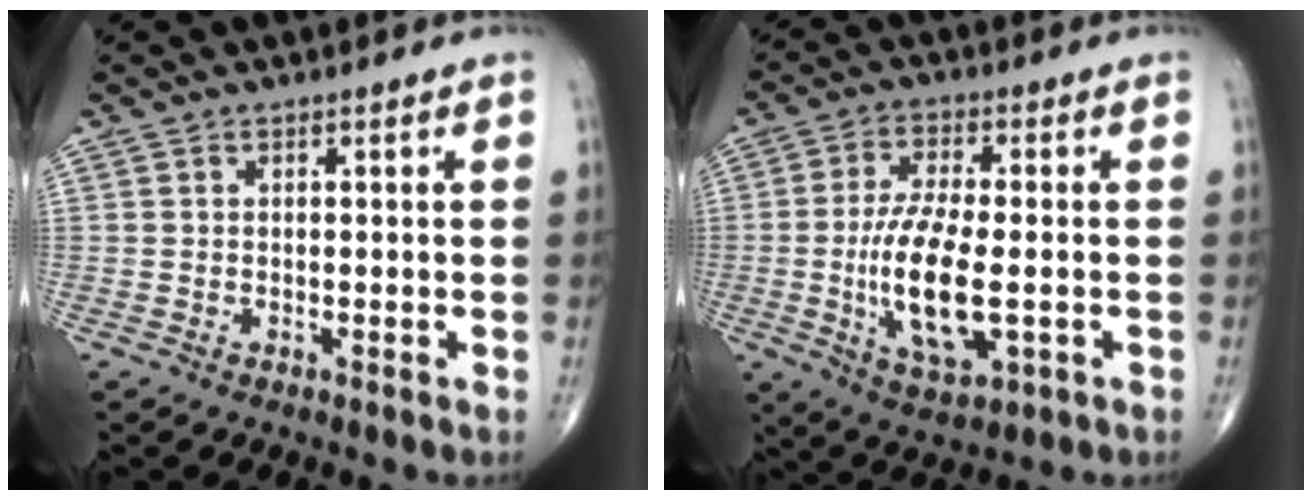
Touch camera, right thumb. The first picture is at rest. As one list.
[{"total": 13.1, "force": [-2.0, 5.1, 11.9], "torque": [-0.230, -0.007, -0.031]}]